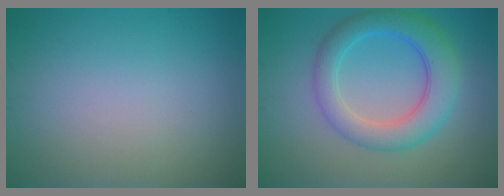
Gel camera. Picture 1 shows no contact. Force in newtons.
{"total": 5.6, "press": 5.6, "slide": 0.1}